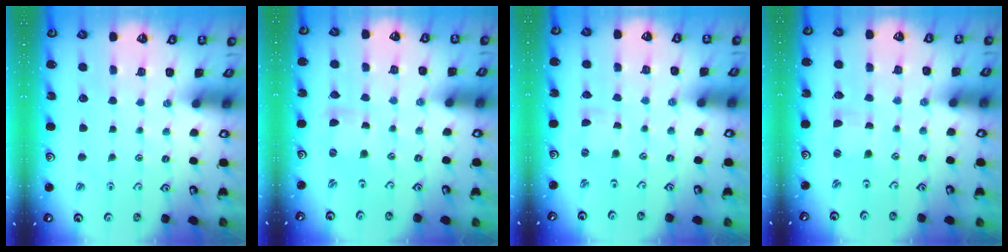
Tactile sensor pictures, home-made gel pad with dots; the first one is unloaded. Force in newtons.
{"total": 0.8, "press": 0.8, "slide": 0.1}
{"total": 0.0}
{"total": 0.6, "press": 0.5, "slide": 0.2}